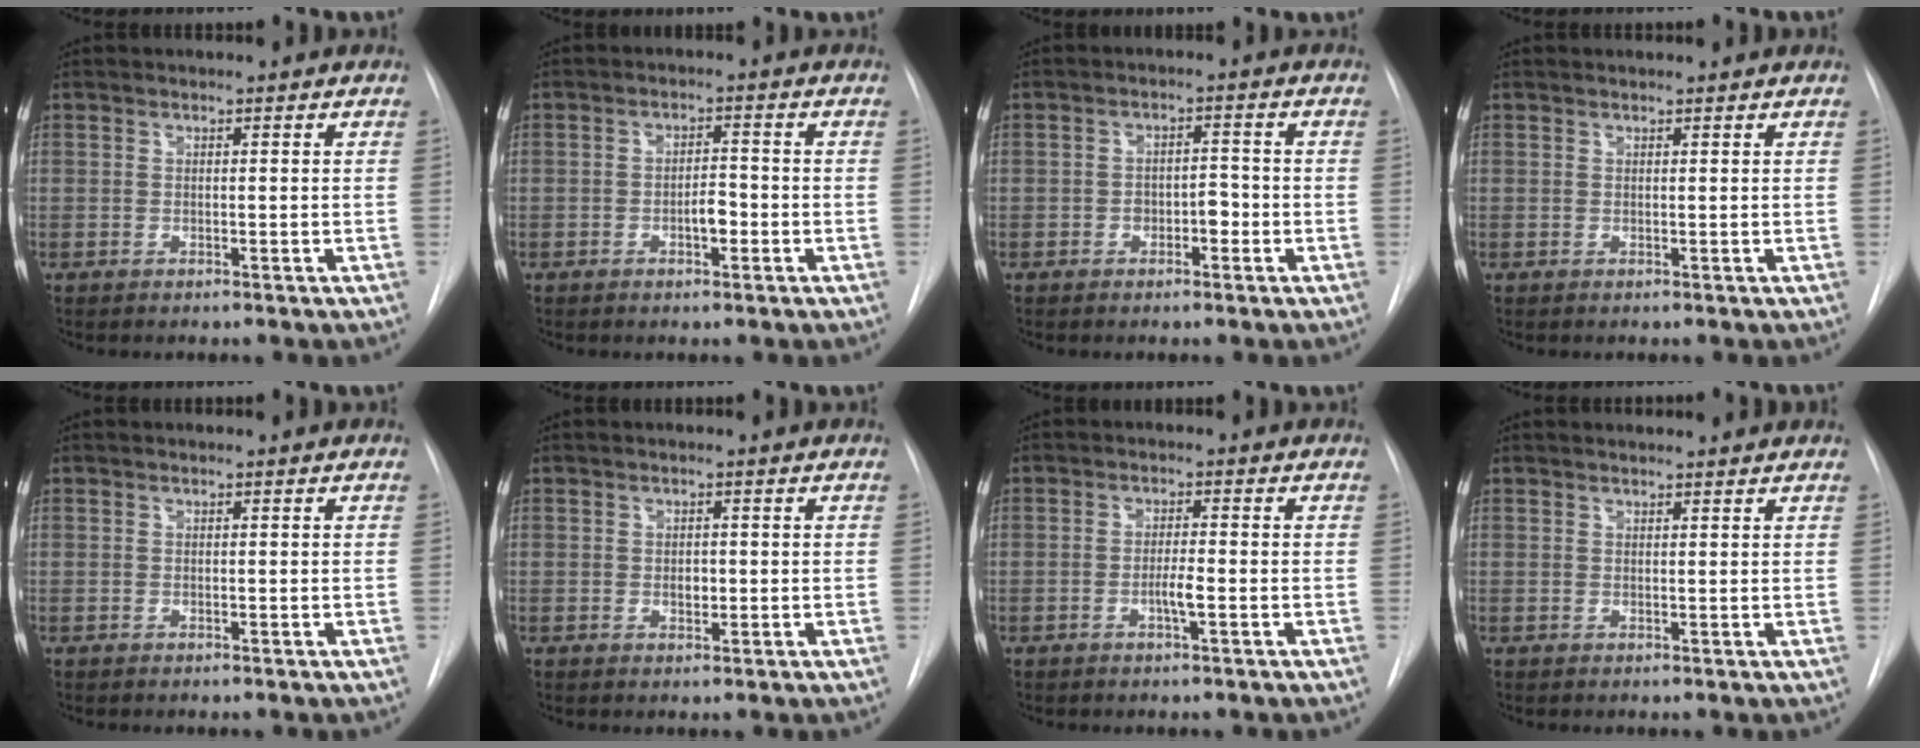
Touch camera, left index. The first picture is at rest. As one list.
[{"total": 2.9, "force": [-1.1, 1.1, 2.4], "torque": [-0.034, 0.005, -0.017]}, {"total": 2.7, "force": [-1.1, 1.5, 2.0], "torque": [-0.023, 0.012, -0.017]}, {"total": 1.8, "force": [1.8, 0.1, 0.4], "torque": [-0.009, 0.019, 0.023]}, {"total": 0.0}, {"total": 1.4, "force": [-0.1, 0.9, 1.0], "torque": [-0.016, 0.001, 0.000]}, {"total": 2.4, "force": [-0.9, 0.1, 2.2], "torque": [-0.041, 0.000, -0.018]}, {"total": 4.7, "force": [4.5, 0.6, 1.2], "torque": [-0.016, 0.022, 0.049]}]